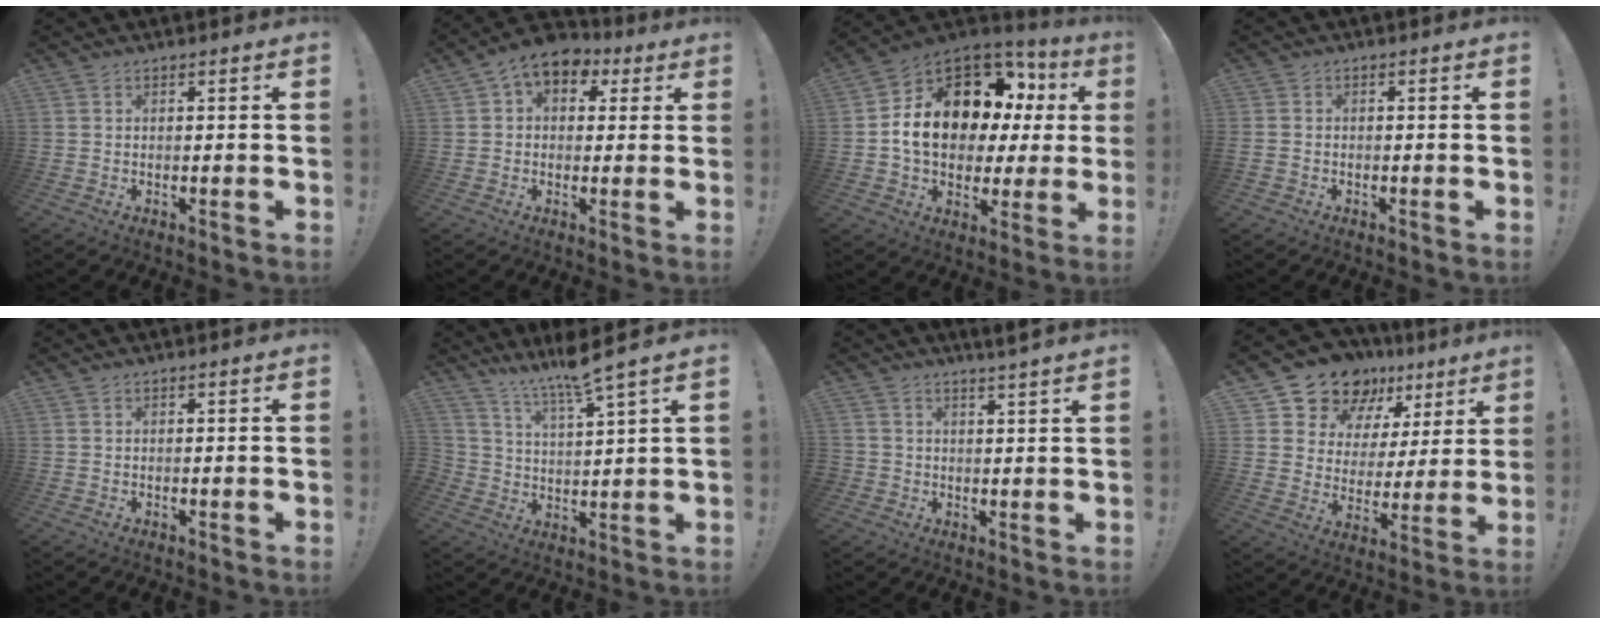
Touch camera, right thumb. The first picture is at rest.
{"total": 6.6, "force": [2.8, 5.1, 3.2], "torque": [-0.048, -0.011, 0.058]}
{"total": 16.3, "force": [4.5, 11.1, 11.1], "torque": [-0.186, -0.022, 0.096]}
{"total": 1.4, "force": [-1.0, 0.8, 0.7], "torque": [-0.009, 0.005, -0.017]}
{"total": 0.0}
{"total": 8.5, "force": [7.4, 0.0, 4.2], "torque": [-0.077, -0.049, 0.126]}
{"total": 2.7, "force": [2.4, 0.7, 1.0], "torque": [-0.009, -0.015, 0.043]}
{"total": 15.1, "force": [11.6, 8.7, 4.3], "torque": [-0.087, -0.086, 0.218]}